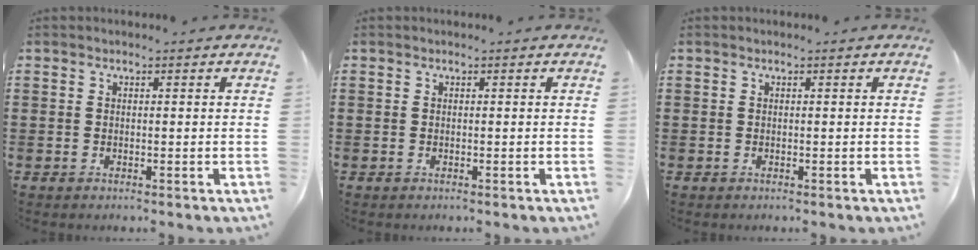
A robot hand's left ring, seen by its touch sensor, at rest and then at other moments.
{"total": 0.0}
{"total": 0.0}